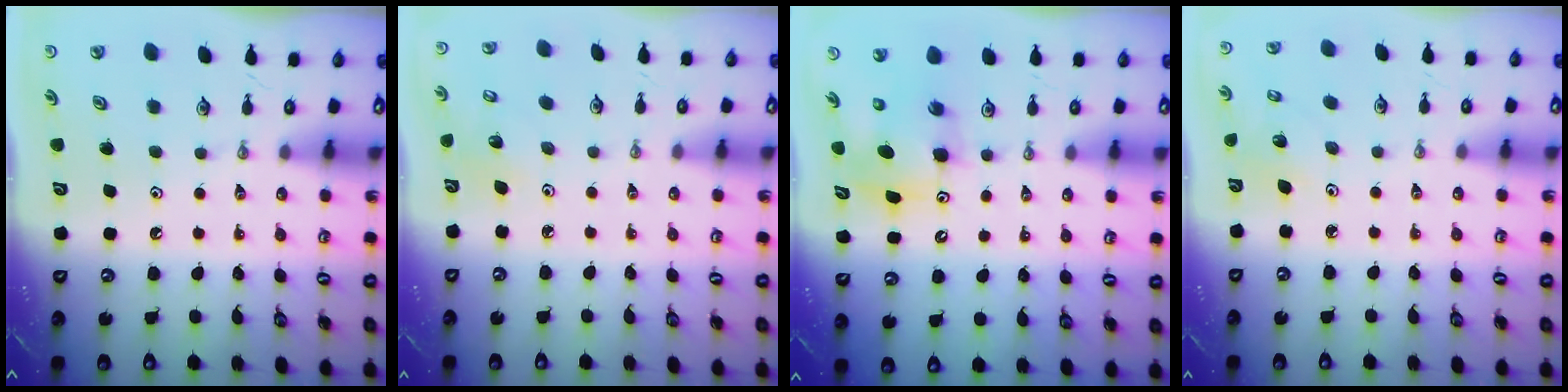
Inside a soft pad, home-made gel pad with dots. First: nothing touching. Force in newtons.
{"total": 3.1, "press": 3.1, "slide": 0.2}
{"total": 8.3, "press": 8.1, "slide": 1.9}
{"total": 2.1, "press": 2.1, "slide": 0.1}